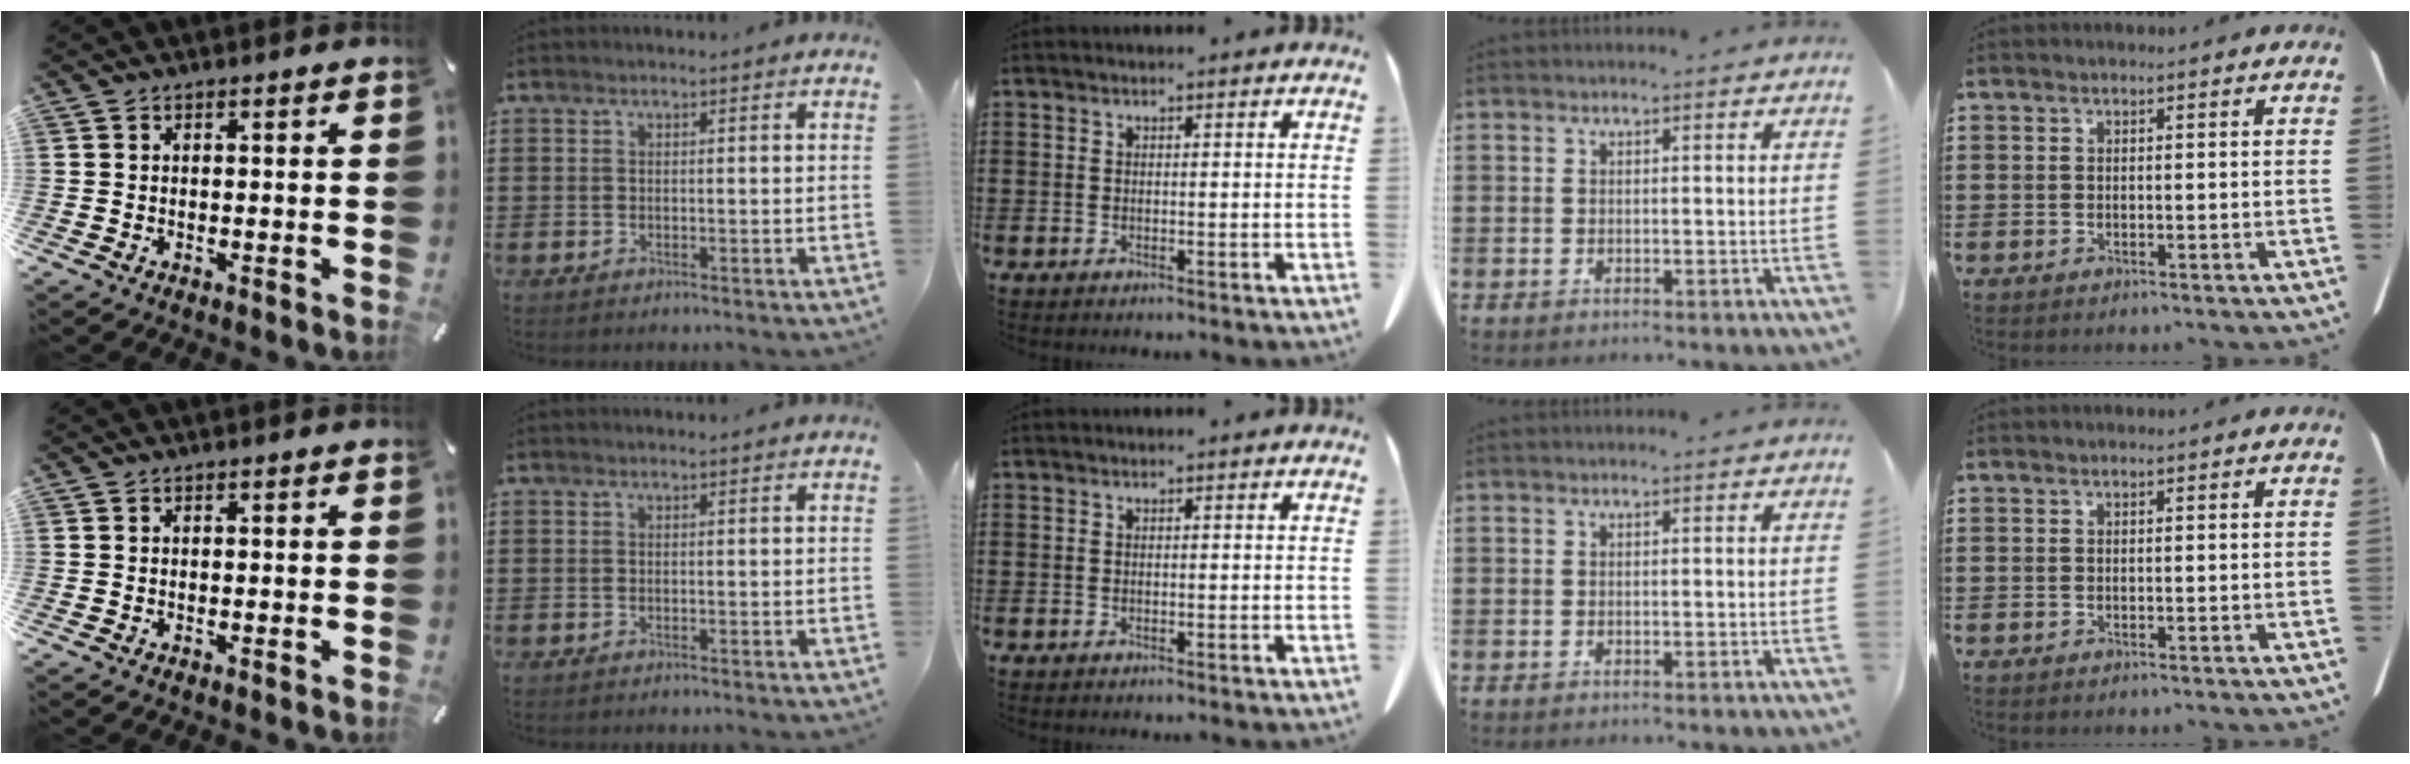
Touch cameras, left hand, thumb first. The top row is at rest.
{}